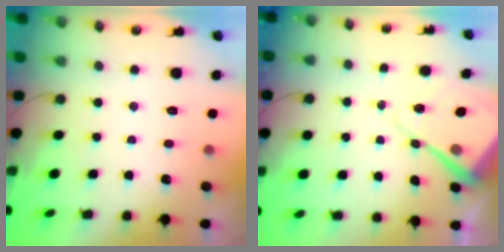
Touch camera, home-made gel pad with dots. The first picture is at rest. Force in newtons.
{"total": 10.6, "press": 10.6, "slide": 0.9}